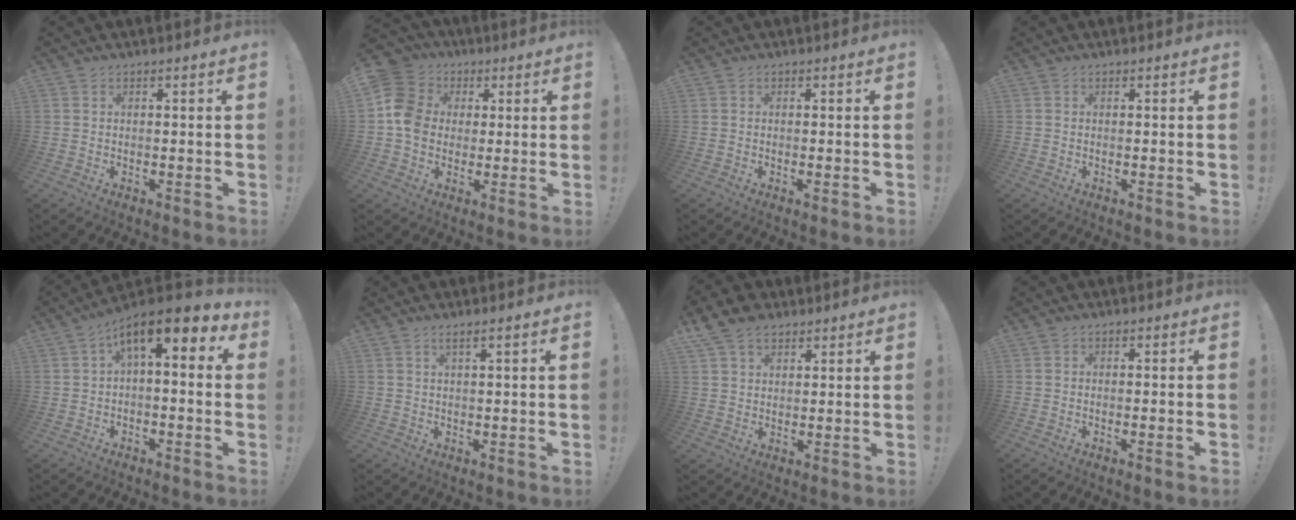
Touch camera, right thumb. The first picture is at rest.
{"total": 11.6, "force": [1.3, 10.4, 4.8], "torque": [-0.084, 0.002, 0.028]}
{"total": 0.6, "force": [-0.2, 0.1, 0.6], "torque": [-0.009, -0.001, -0.002]}
{"total": 0.0}
{"total": 9.1, "force": [3.5, 2.8, 7.9], "torque": [-0.128, -0.020, 0.061]}
{"total": 2.1, "force": [0.9, -0.1, 1.9], "torque": [-0.030, -0.004, 0.013]}
{"total": 7.8, "force": [5.2, 4.6, 3.4], "torque": [-0.058, -0.017, 0.103]}
{"total": 1.2, "force": [-0.7, -0.4, 0.9], "torque": [-0.018, 0.000, -0.012]}